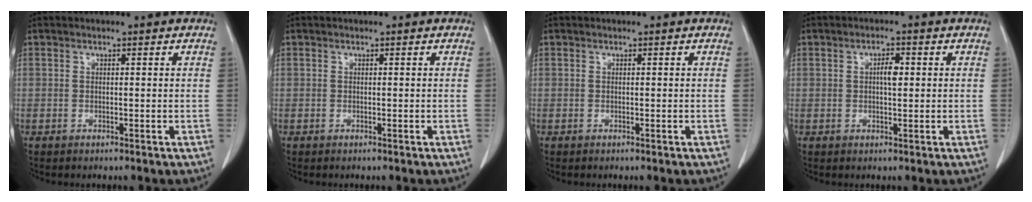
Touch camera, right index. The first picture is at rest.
{"total": 0.0}
{"total": 0.0}
{"total": 2.6, "force": [0.4, 0.8, 2.4], "torque": [-0.043, 0.003, 0.006]}